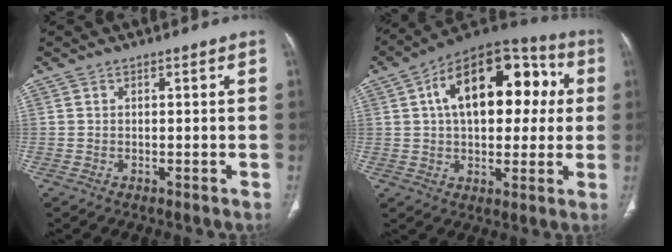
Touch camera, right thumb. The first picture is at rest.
{"total": 21.8, "force": [4.5, 12.5, 17.3], "torque": [-0.228, 0.035, 0.059]}